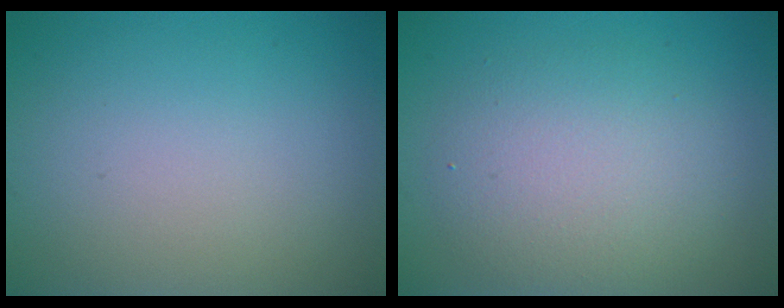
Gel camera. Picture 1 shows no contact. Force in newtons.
{"total": 4.9, "press": 4.9, "slide": 0.2}